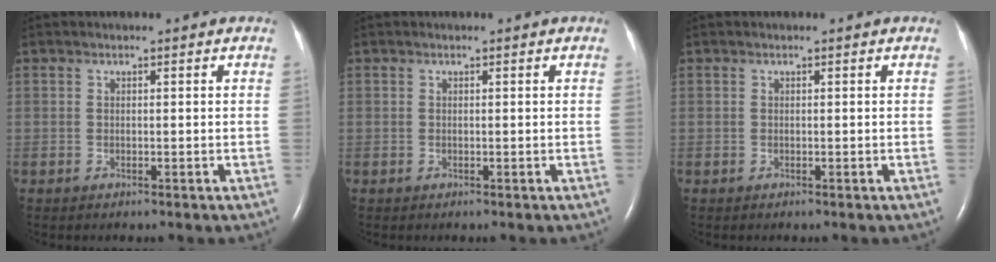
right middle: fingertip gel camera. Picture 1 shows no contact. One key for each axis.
{"total": 0.0}
{"total": 0.0}